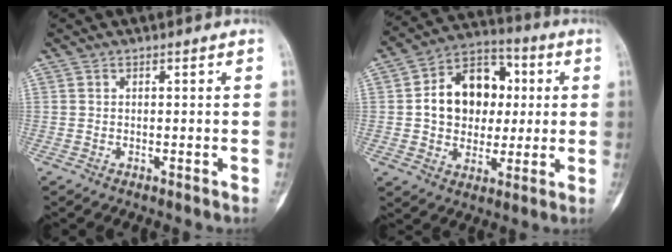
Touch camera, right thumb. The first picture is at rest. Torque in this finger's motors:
{"motor_torque": [1.28, 2.28, 0.66, -0.43, 0.06]}